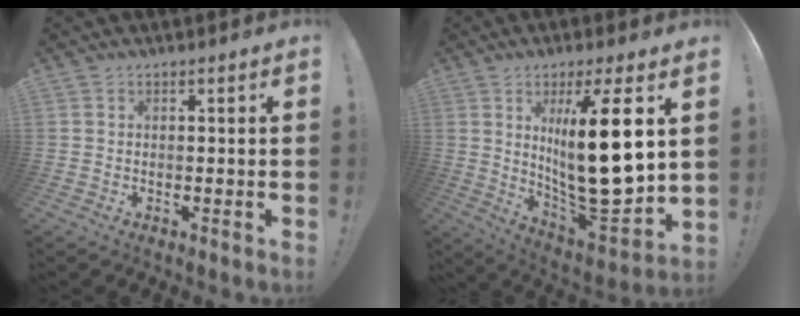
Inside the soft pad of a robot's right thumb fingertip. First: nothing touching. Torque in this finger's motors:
{"motor_torque": [1.18, 3.82, 1.20, -0.55, 0.53]}